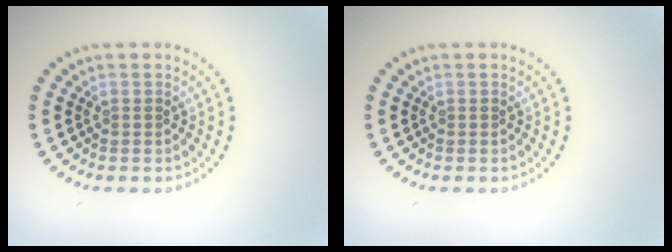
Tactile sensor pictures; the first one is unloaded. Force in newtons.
{"total": 0.0}